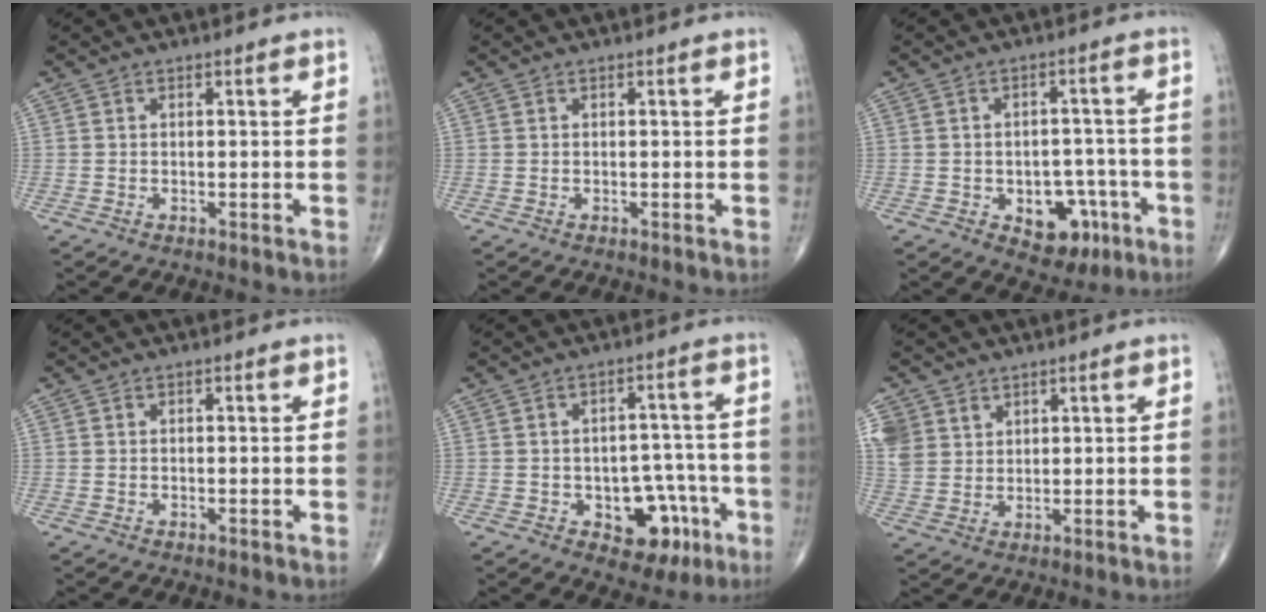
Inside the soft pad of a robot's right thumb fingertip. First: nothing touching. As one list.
[{"total": 0.0}, {"total": 9.6, "force": [-3.9, 6.5, 5.8], "torque": [-0.038, 0.033, -0.042]}, {"total": 0.0}, {"total": 10.6, "force": [-4.3, 6.8, 6.9], "torque": [-0.047, 0.038, -0.049]}, {"total": 8.6, "force": [4.3, 6.9, 2.7], "torque": [-0.054, -0.011, 0.097]}]